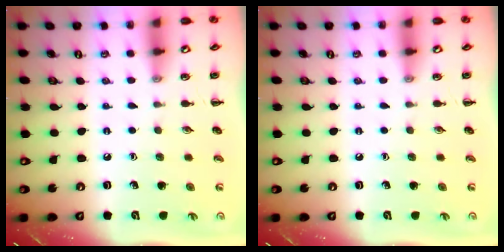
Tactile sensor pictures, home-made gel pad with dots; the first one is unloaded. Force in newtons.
{"total": 0.0}